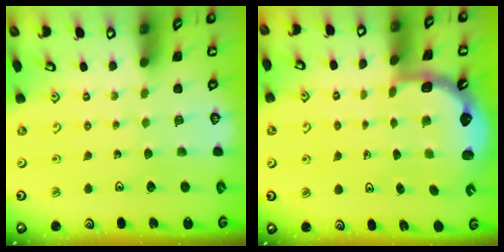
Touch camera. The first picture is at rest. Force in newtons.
{"total": 2.5, "press": 2.1, "slide": 1.3}